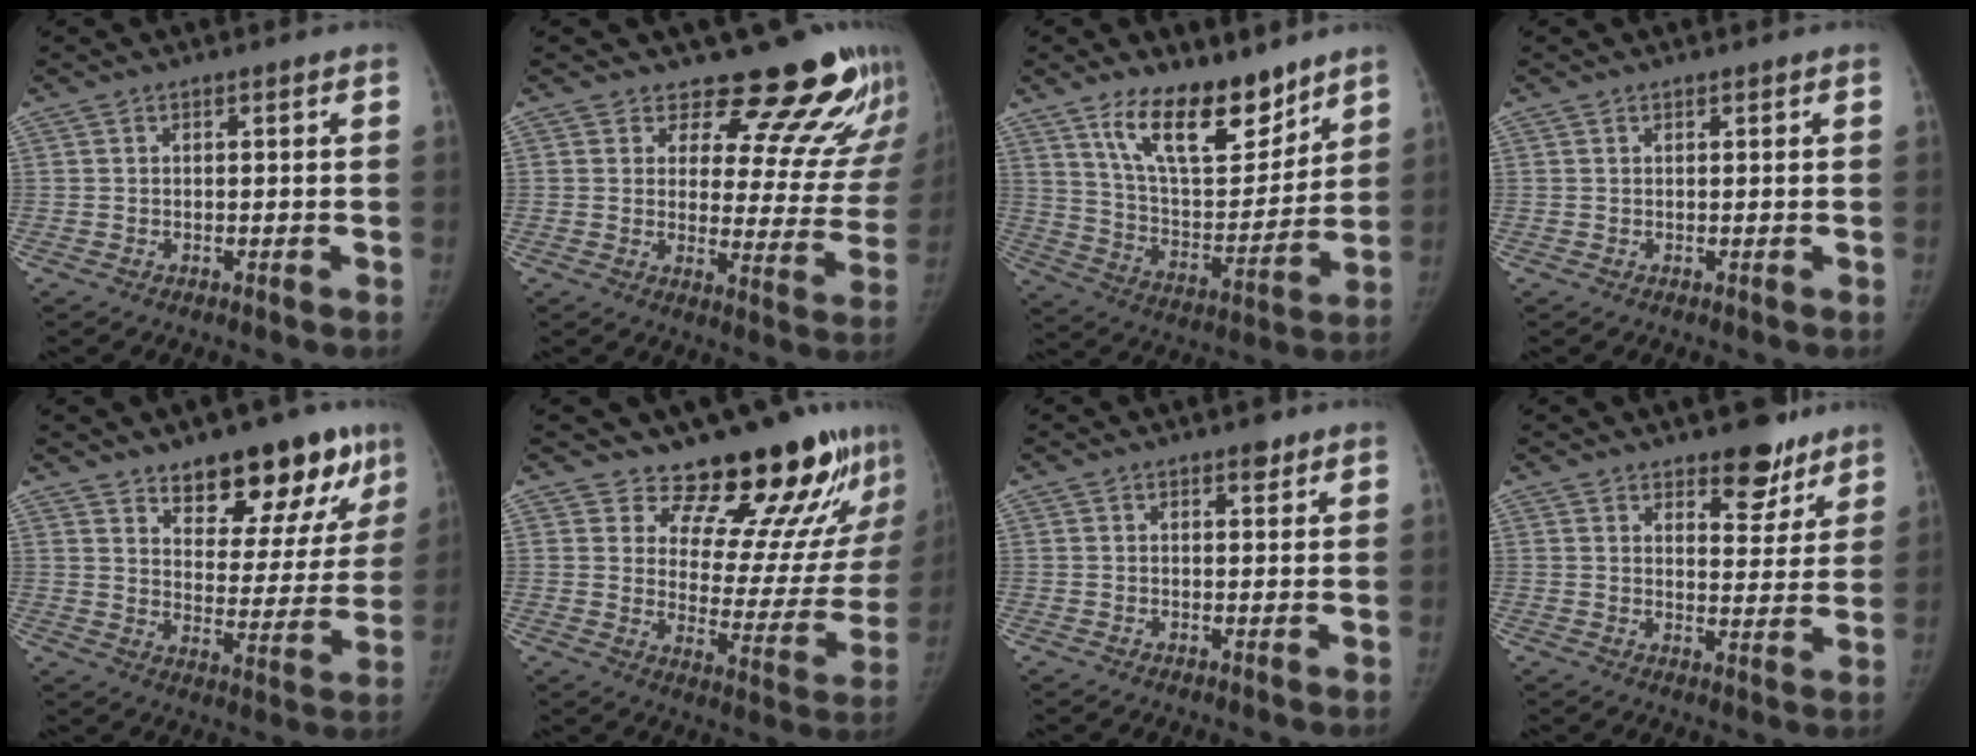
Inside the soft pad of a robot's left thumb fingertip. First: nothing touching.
{"total": 17.1, "force": [14.6, 6.4, 6.0], "torque": [-0.012, -0.115, 0.167]}
{"total": 17.0, "force": [12.0, 7.1, 9.8], "torque": [-0.116, -0.084, 0.215]}
{"total": 0.0}
{"total": 18.1, "force": [12.0, 8.2, 10.8], "torque": [-0.081, -0.069, 0.172]}
{"total": 19.0, "force": [15.6, 6.8, 8.4], "torque": [-0.049, -0.132, 0.208]}
{"total": 1.9, "force": [1.3, 0.9, 1.0], "torque": [-0.003, -0.006, 0.015]}
{"total": 8.7, "force": [6.5, 4.1, 4.2], "torque": [-0.015, -0.042, 0.092]}